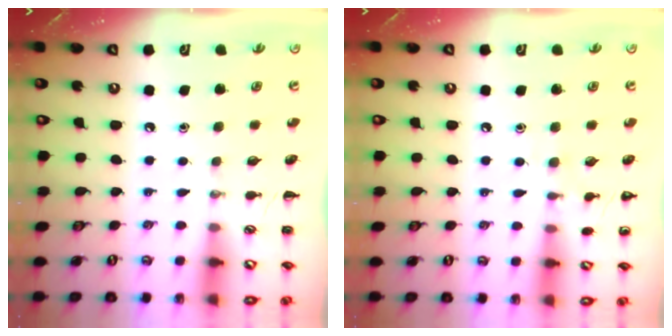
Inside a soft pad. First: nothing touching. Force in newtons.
{"total": 6.0, "press": 5.7, "slide": 1.9}